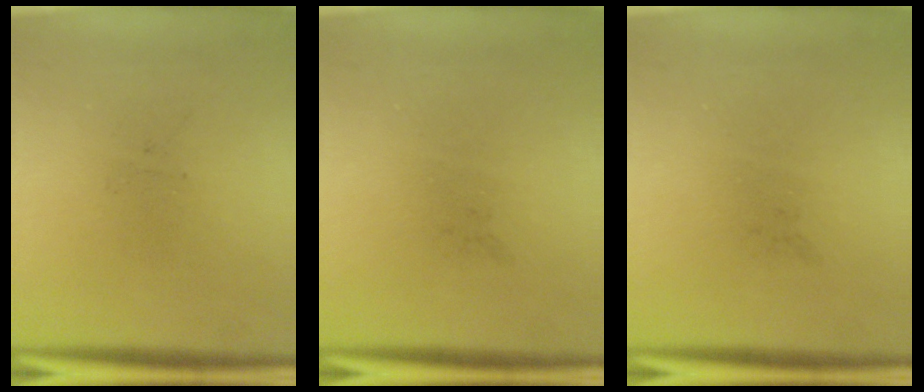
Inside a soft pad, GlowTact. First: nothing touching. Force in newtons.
{"total": 0.0}
{"total": 0.0}